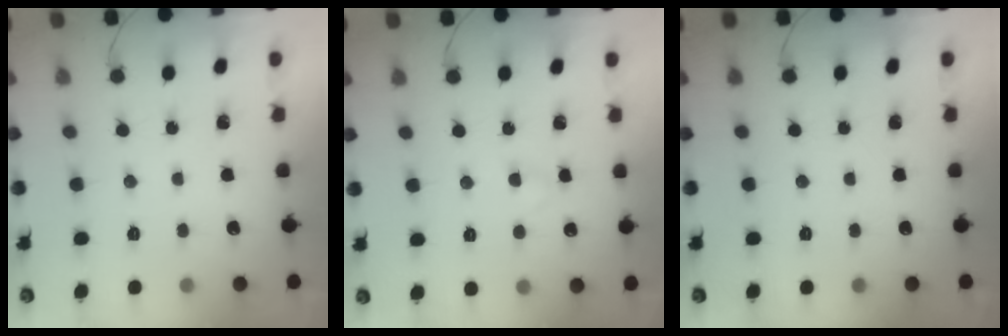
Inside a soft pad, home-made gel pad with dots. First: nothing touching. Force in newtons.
{"total": 1.6, "press": 1.4, "slide": 0.7}
{"total": 0.0}